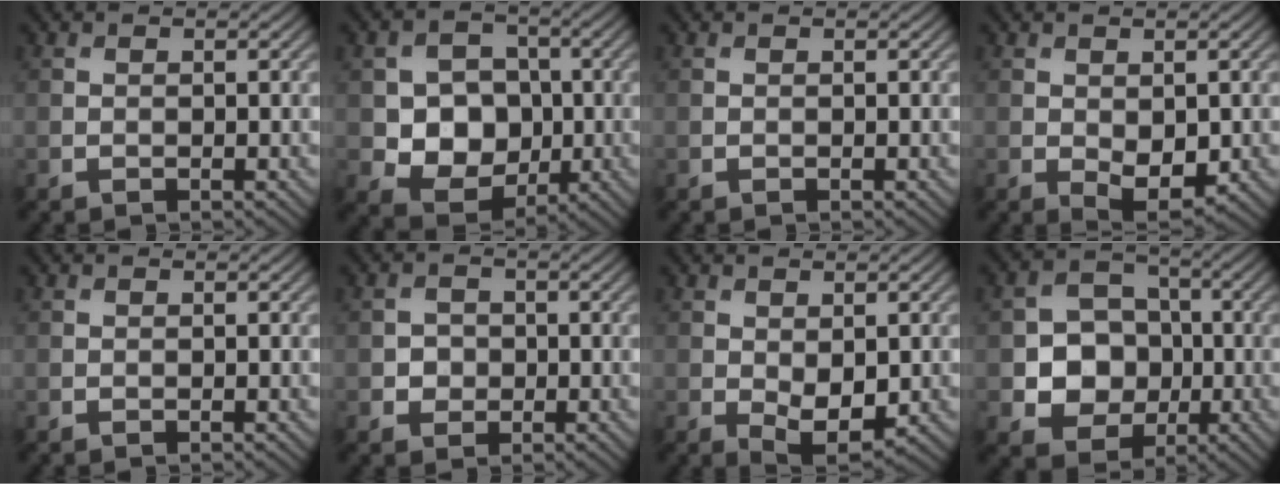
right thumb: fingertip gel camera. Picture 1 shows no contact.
{"total": 7.9, "force": [-0.7, 6.6, 4.3], "torque": [-0.097, -0.011, -0.028]}
{"total": 0.0}
{"total": 3.8, "force": [-0.6, 2.2, 3.0], "torque": [-0.052, -0.013, -0.001]}
{"total": 0.0}
{"total": 2.0, "force": [-0.4, 1.9, 0.6], "torque": [-0.006, -0.003, -0.010]}
{"total": 4.2, "force": [-0.5, 2.4, 3.5], "torque": [-0.062, -0.015, 0.000]}
{"total": 7.8, "force": [-1.1, 6.7, 3.8], "torque": [-0.078, -0.005, -0.042]}